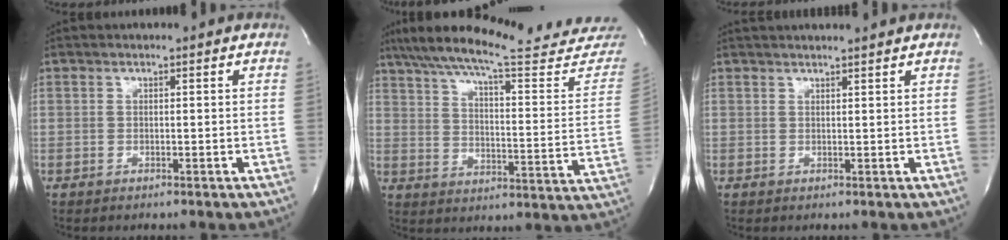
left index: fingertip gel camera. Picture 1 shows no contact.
{"total": 27.7, "force": [24.8, 2.5, 12.1], "torque": [-0.190, -0.062, 0.320]}
{"total": 6.9, "force": [6.5, -0.3, 2.4], "torque": [-0.034, 0.023, 0.080]}